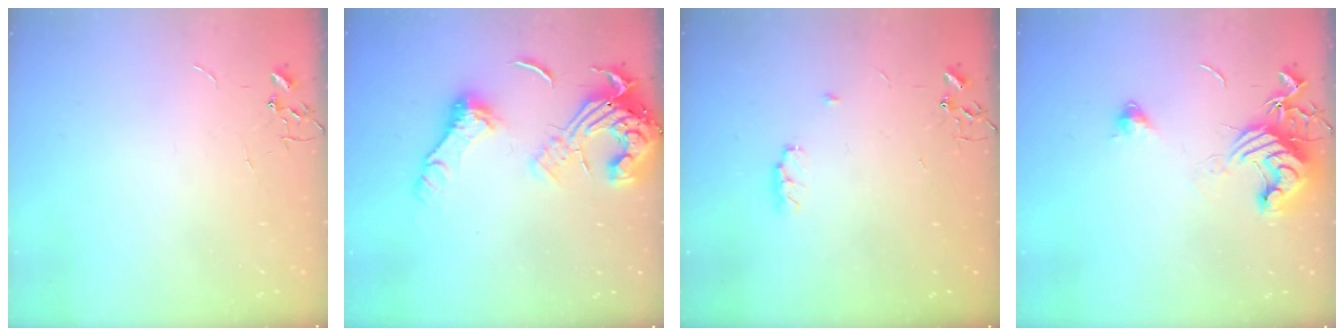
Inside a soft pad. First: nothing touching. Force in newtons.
{"total": 16.7, "press": 16.6, "slide": 1.9}
{"total": 5.2, "press": 5.0, "slide": 1.4}
{"total": 12.1, "press": 12.0, "slide": 1.6}